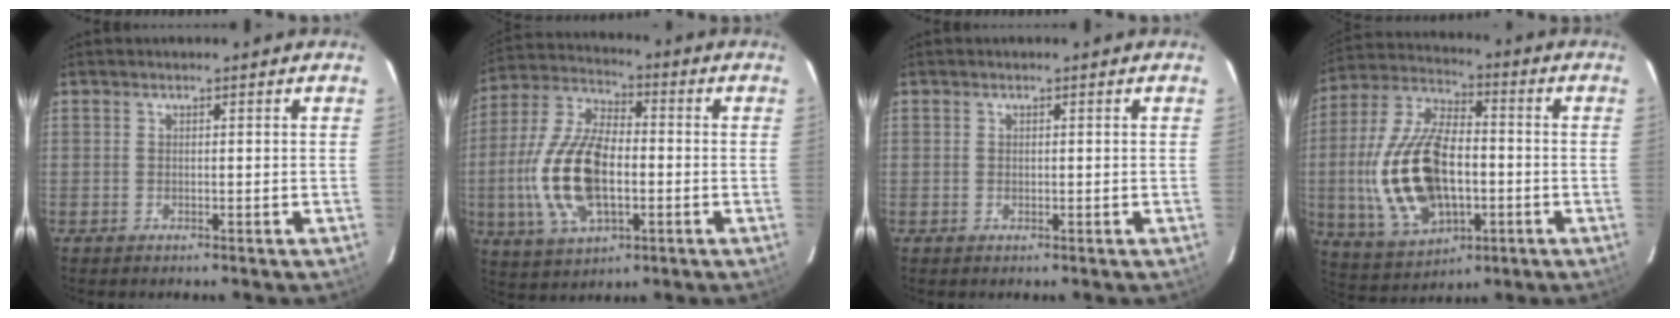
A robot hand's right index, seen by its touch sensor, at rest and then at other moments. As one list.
[{"total": 17.3, "force": [-3.0, 8.6, 14.7], "torque": [-0.316, 0.002, -0.053]}, {"total": 0.6, "force": [0.1, 0.4, 0.3], "torque": [-0.005, 0.001, 0.002]}, {"total": 20.4, "force": [-2.9, 11.2, 16.8], "torque": [-0.365, 0.002, -0.035]}]